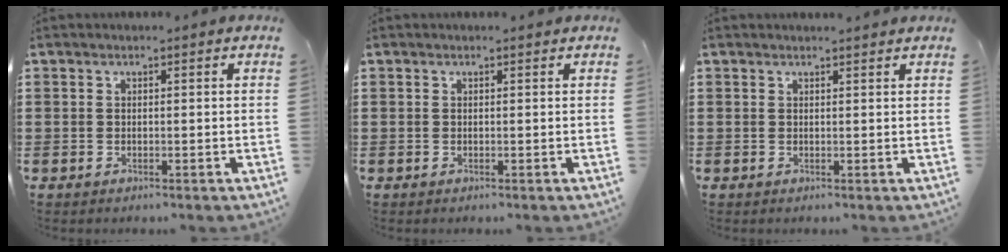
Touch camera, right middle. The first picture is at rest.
{"total": 0.0}
{"total": 0.7, "force": [0.7, -0.1, 0.2], "torque": [0.003, -0.005, 0.012]}